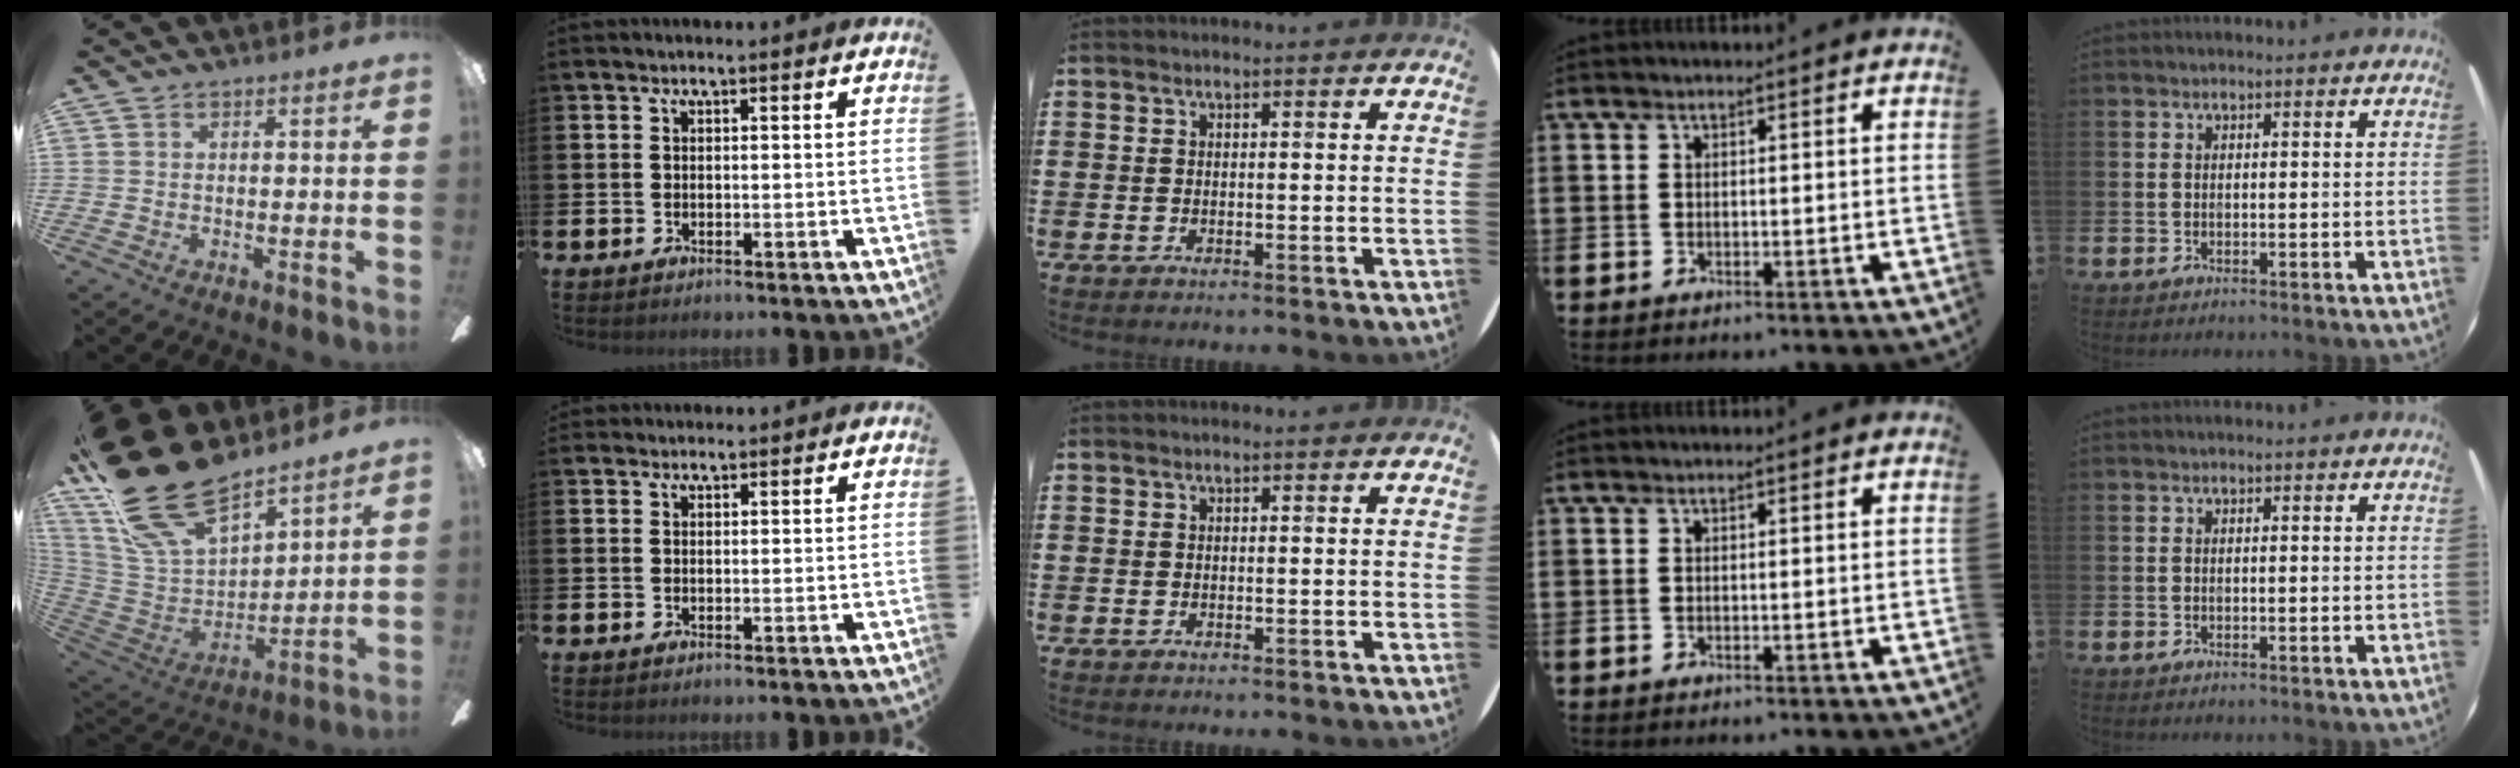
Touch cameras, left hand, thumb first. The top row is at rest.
{"thumb": {"total": 26.3, "force": [20.5, 11.0, 12.3], "torque": [-0.256, -0.126, 0.376]}, "index": {"total": 1.2, "force": [1.1, 0.3, -0.1], "torque": [0.010, -0.001, 0.020]}}